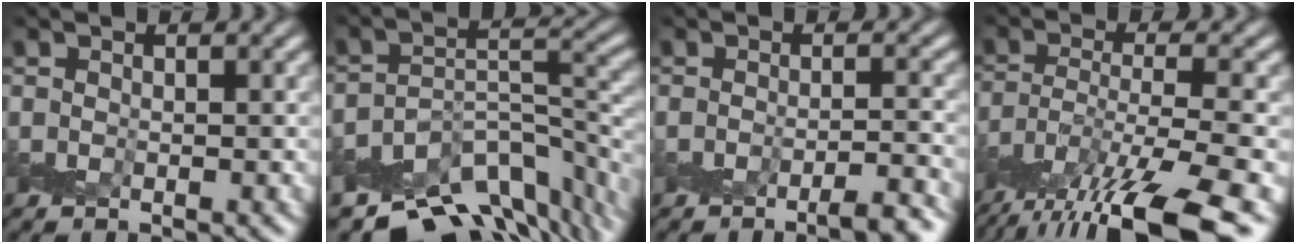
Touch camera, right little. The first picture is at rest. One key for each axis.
{"total": 10.5, "fx": -8.3, "fy": 4.4, "fz": 4.7, "tx": -0.062, "ty": -0.005, "tz": -0.127}
{"total": 3.5, "fx": -2.5, "fy": 0.5, "fz": 2.4, "tx": -0.029, "ty": 0.005, "tz": -0.041}
{"total": 10.9, "fx": -7.5, "fy": 3.0, "fz": 7.3, "tx": -0.143, "ty": -0.018, "tz": -0.128}